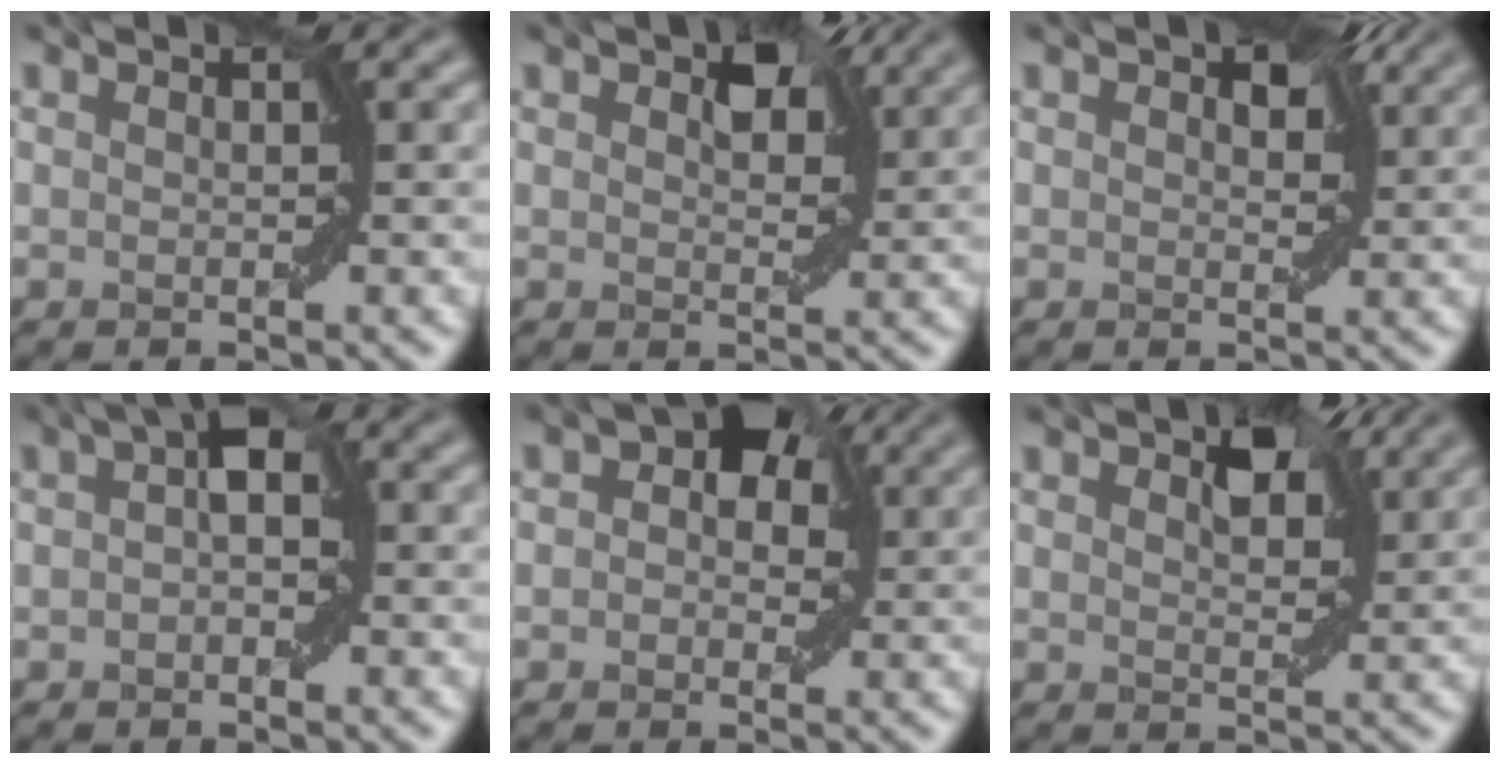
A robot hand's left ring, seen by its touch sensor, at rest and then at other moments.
{"total": 3.5, "force": [1.8, 1.8, 2.4], "torque": [-0.040, 0.002, 0.029]}
{"total": 2.9, "force": [1.4, 1.5, 2.1], "torque": [-0.029, 0.003, 0.022]}
{"total": 2.9, "force": [0.4, 1.5, 2.5], "torque": [-0.030, 0.012, -0.003]}
{"total": 4.9, "force": [1.6, 3.3, 3.2], "torque": [-0.033, 0.011, 0.007]}
{"total": 3.4, "force": [2.0, 1.5, 2.3], "torque": [-0.039, 0.002, 0.032]}